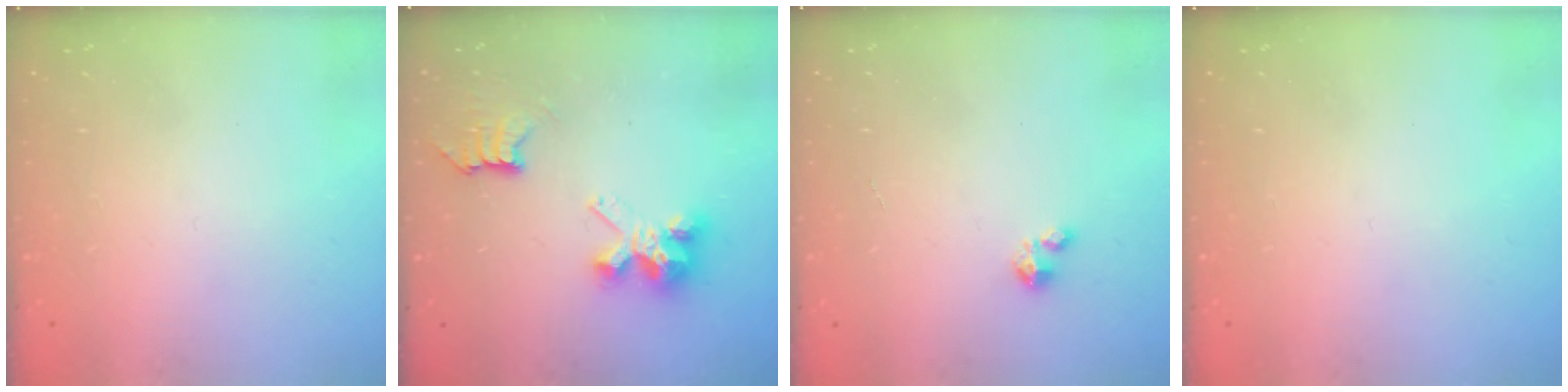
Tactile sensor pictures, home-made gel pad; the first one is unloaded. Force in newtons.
{"total": 6.4, "press": 6.4, "slide": 0.1}
{"total": 2.0, "press": 2.0, "slide": 0.1}
{"total": 0.0}